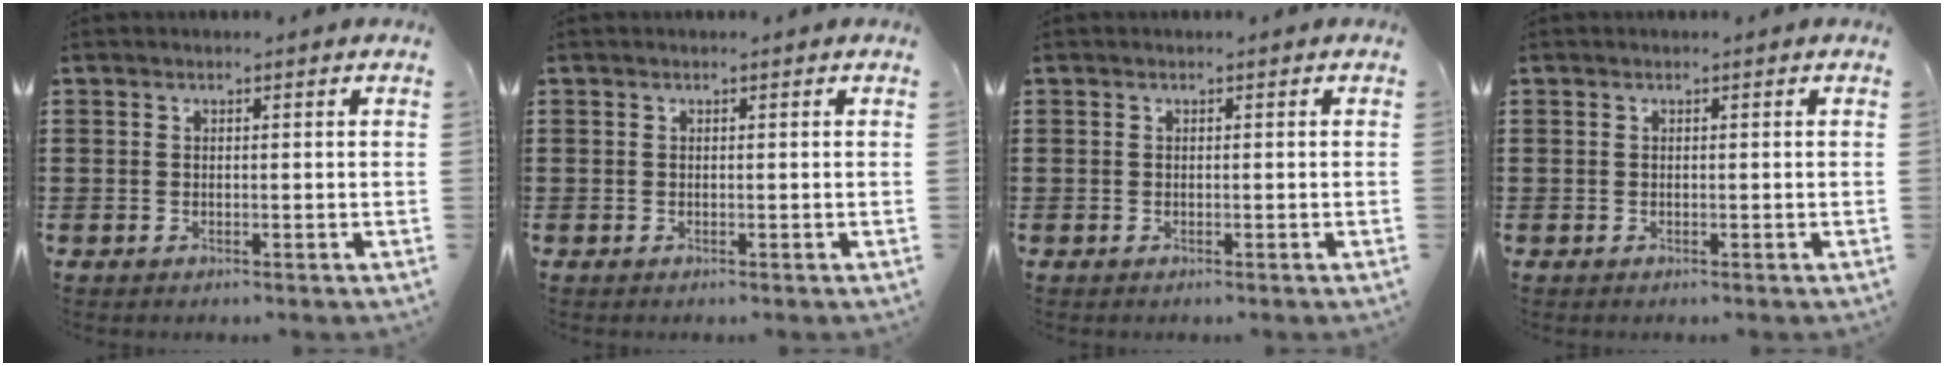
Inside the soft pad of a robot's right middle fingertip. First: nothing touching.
{"total": 0.0}
{"total": 0.0}
{"total": 0.0}